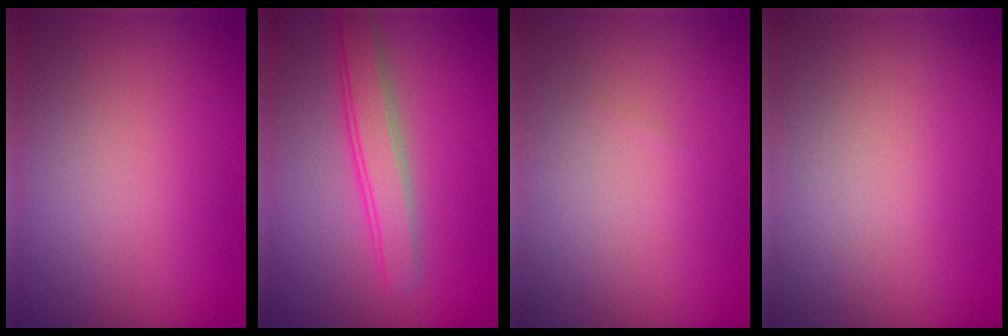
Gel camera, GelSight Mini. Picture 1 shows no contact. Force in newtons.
{"total": 3.3, "press": 3.3, "slide": 0.1}
{"total": 0.0}
{"total": 0.0}